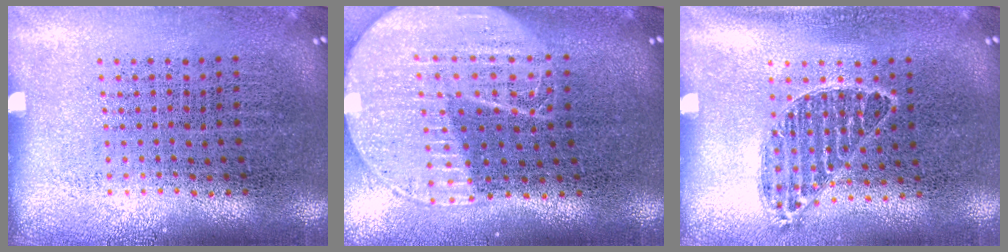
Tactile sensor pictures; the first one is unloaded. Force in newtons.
{"total": 2.1, "press": 1.8, "slide": 1.0}
{"total": 0.8, "press": 0.7, "slide": 0.3}